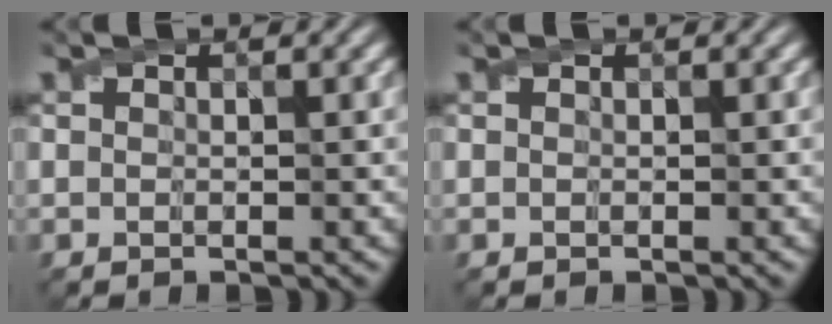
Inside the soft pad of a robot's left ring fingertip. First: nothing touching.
{"total": 0.0}